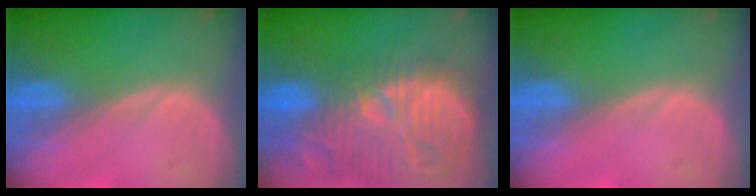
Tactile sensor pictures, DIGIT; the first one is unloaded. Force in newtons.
{"total": 15.0, "press": 13.1, "slide": 7.2}
{"total": 0.0}